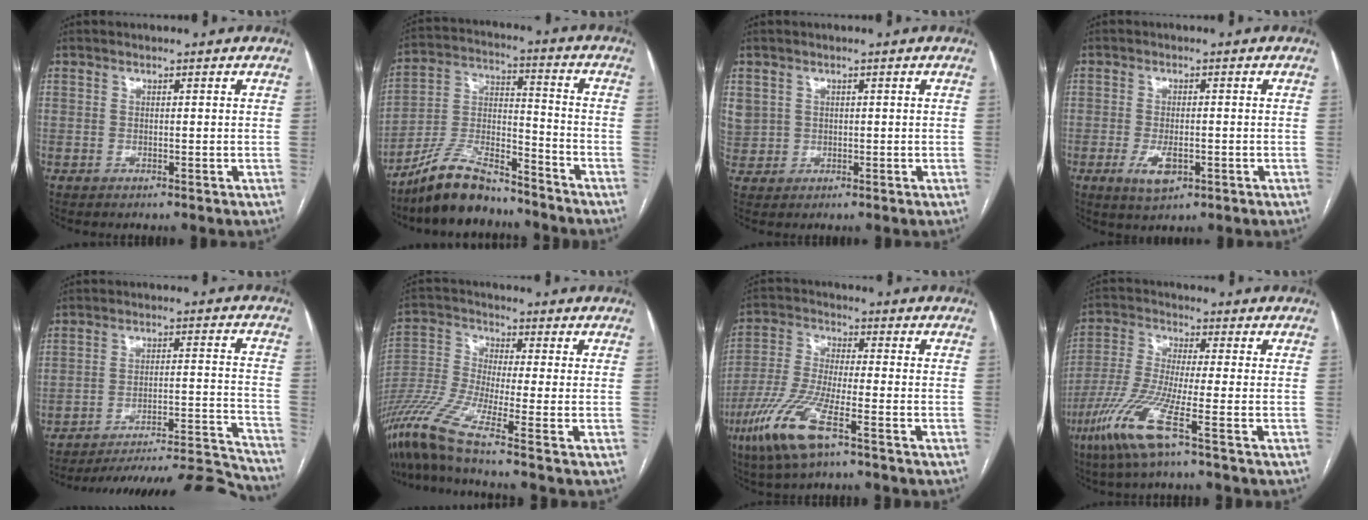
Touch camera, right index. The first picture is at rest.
{"total": 12.5, "force": [-10.7, 3.2, 5.5], "torque": [-0.111, 0.012, -0.200]}
{"total": 5.3, "force": [1.3, 5.0, 1.2], "torque": [-0.044, 0.013, 0.041]}
{"total": 4.6, "force": [-1.7, 2.0, 3.8], "torque": [-0.073, -0.005, -0.022]}
{"total": 23.0, "force": [-22.3, 0.0, 5.5], "torque": [-0.038, 0.009, -0.304]}
{"total": 11.3, "force": [-8.3, -2.1, 7.4], "torque": [-0.171, -0.019, -0.165]}
{"total": 11.8, "force": [-6.3, 2.3, 9.7], "torque": [-0.214, -0.020, -0.121]}
{"total": 10.6, "force": [-5.3, 0.1, 9.2], "torque": [-0.203, -0.023, -0.112]}